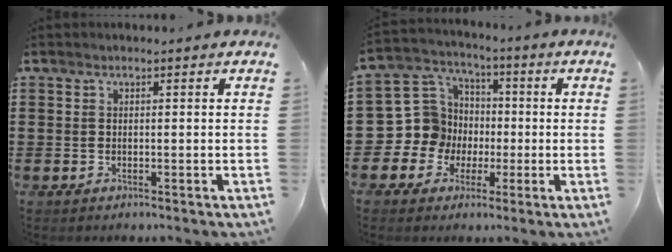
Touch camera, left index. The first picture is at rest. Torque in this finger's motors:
{"motor_torque": [1.06, 1.07, 0.25, 0.00]}